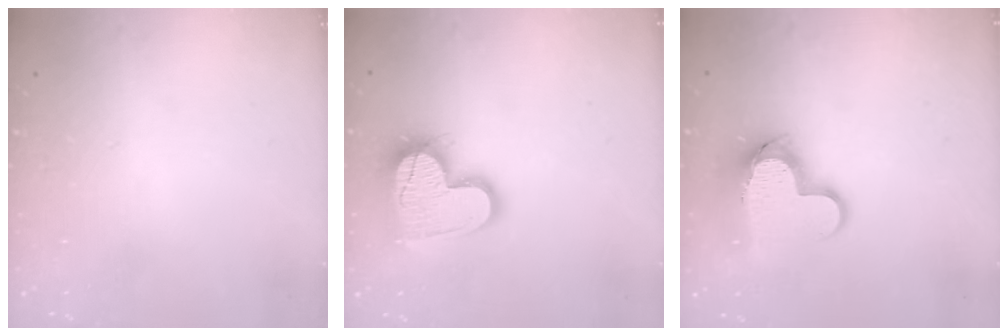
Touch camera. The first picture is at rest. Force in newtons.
{"total": 16.5, "press": 16.5, "slide": 1.1}
{"total": 13.2, "press": 13.2, "slide": 0.9}